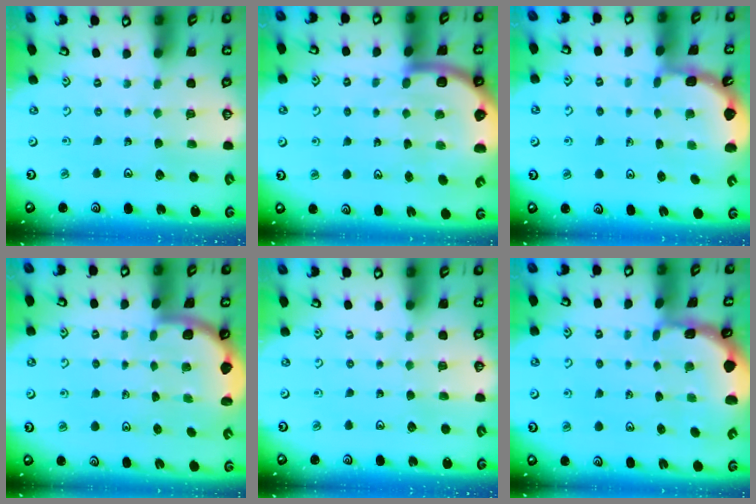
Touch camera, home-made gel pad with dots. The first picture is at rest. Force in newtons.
{"total": 8.0, "press": 7.8, "slide": 2.0}
{"total": 2.1, "press": 2.1, "slide": 0.2}
{"total": 1.7, "press": 1.7, "slide": 0.1}
{"total": 0.0}
{"total": 1.3, "press": 1.3, "slide": 0.2}